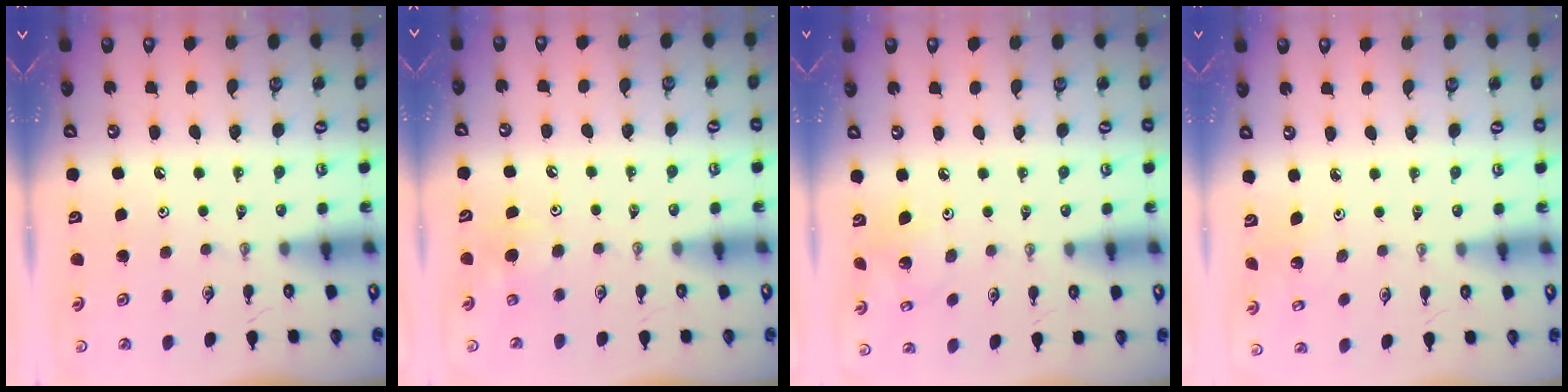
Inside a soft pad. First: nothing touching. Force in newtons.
{"total": 4.9, "press": 4.8, "slide": 0.9}
{"total": 5.5, "press": 5.5, "slide": 0.3}
{"total": 1.9, "press": 1.9, "slide": 0.1}